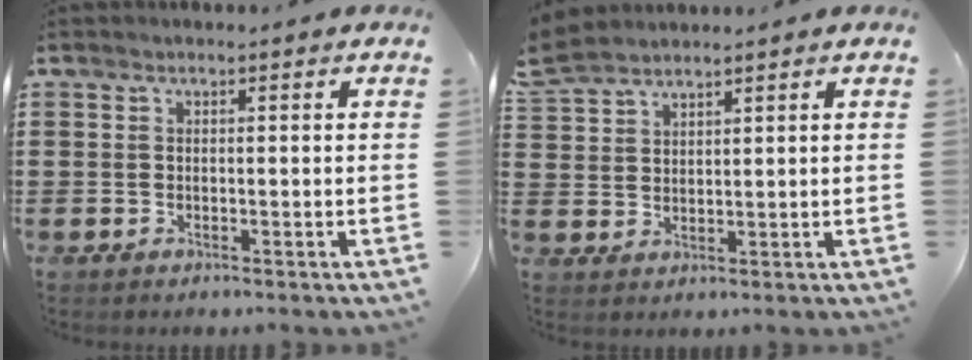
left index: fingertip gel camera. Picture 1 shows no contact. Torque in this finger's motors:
{"motor_torque": [0.54, -1.25, 0.89, 0.21]}